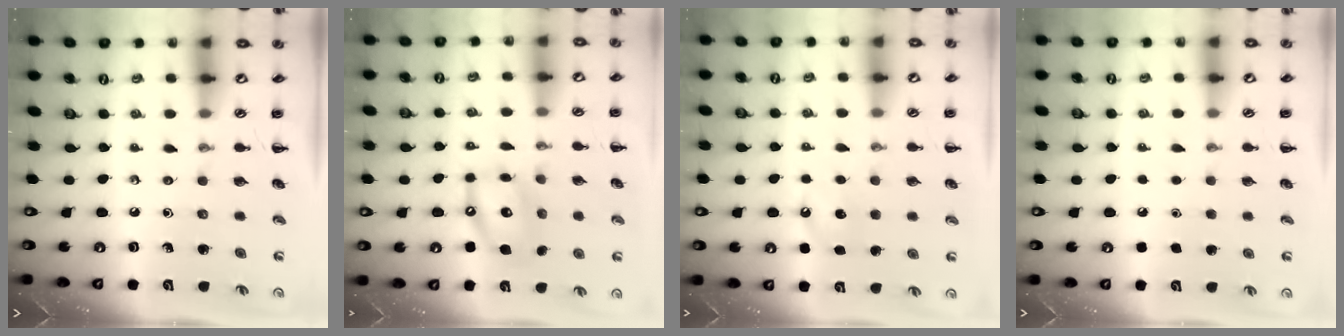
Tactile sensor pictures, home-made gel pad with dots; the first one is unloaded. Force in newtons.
{"total": 12.8, "press": 12.4, "slide": 3.1}
{"total": 5.3, "press": 5.0, "slide": 1.5}
{"total": 1.8, "press": 1.7, "slide": 0.1}